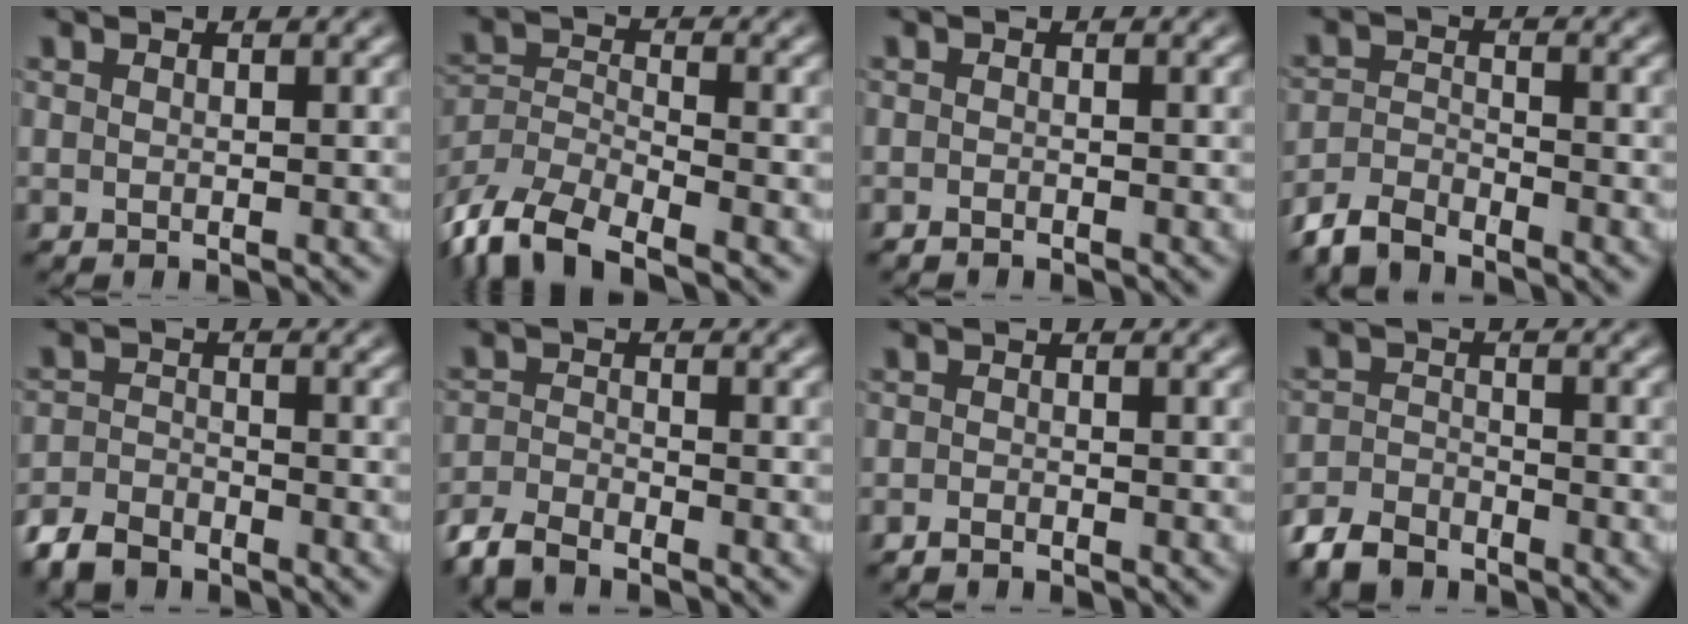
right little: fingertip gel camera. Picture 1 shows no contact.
{"total": 8.8, "force": [-5.1, 5.6, 4.5], "torque": [-0.110, -0.042, -0.073]}
{"total": 0.9, "force": [-0.9, -0.3, -0.2], "torque": [0.000, -0.011, -0.011]}
{"total": 3.6, "force": [-3.3, 1.1, 0.9], "torque": [-0.013, -0.006, -0.059]}
{"total": 3.6, "force": [-3.3, 1.3, 0.6], "torque": [-0.008, -0.011, -0.056]}
{"total": 3.1, "force": [-2.9, 0.7, 0.5], "torque": [-0.011, -0.008, -0.053]}
{"total": 1.2, "force": [-1.2, -0.3, -0.1], "torque": [0.000, -0.010, -0.018]}
{"total": 3.9, "force": [-3.5, 1.5, 0.7], "torque": [-0.009, -0.011, -0.060]}